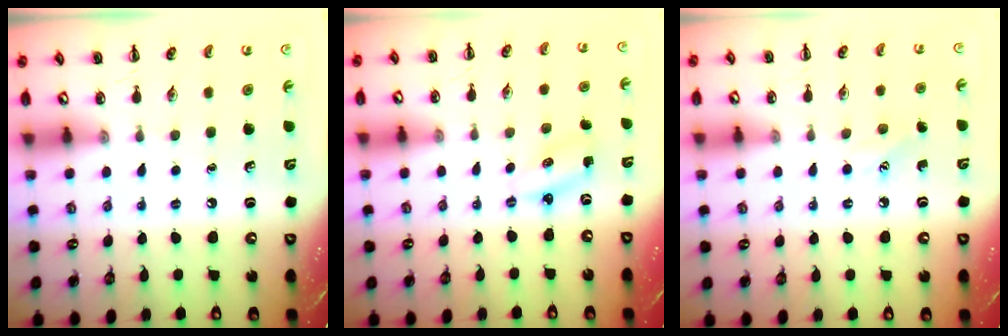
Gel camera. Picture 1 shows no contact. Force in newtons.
{"total": 2.2, "press": 2.1, "slide": 0.6}
{"total": 6.7, "press": 6.4, "slide": 1.8}